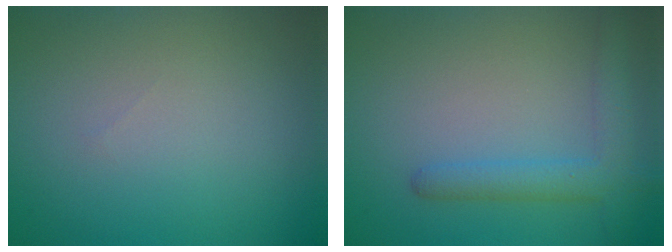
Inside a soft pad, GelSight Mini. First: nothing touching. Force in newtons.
{"total": 3.5, "press": 3.5, "slide": 0.2}